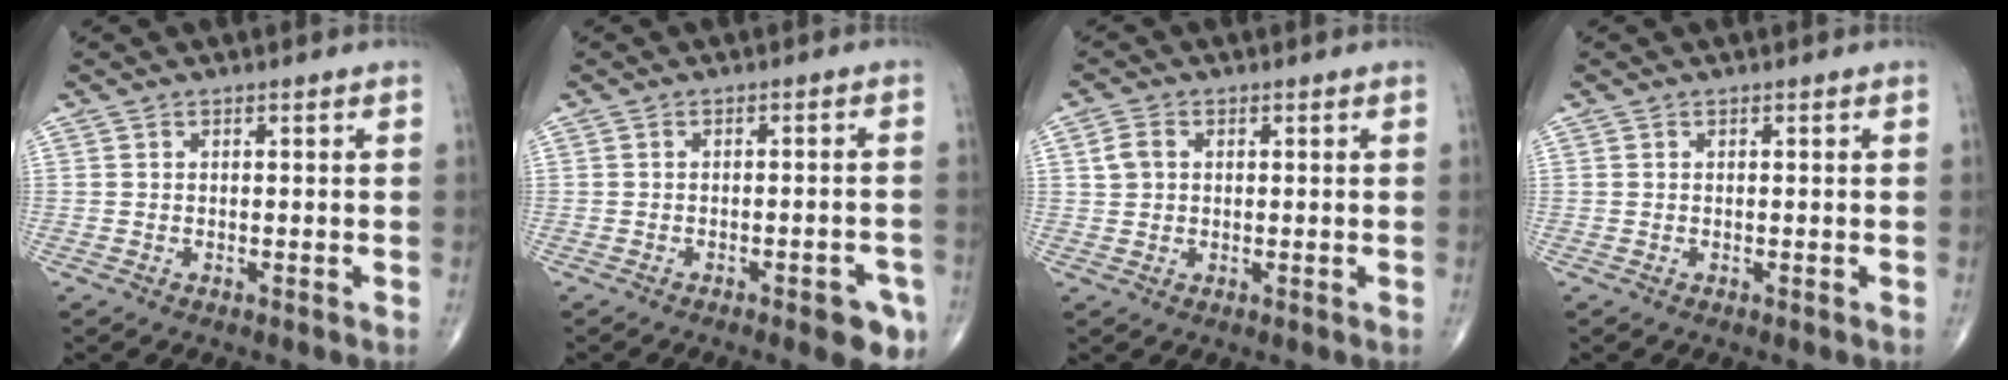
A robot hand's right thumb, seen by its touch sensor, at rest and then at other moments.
{"total": 6.3, "force": [-3.5, 2.0, 4.8], "torque": [-0.041, 0.014, -0.039]}
{"total": 3.1, "force": [0.7, 2.4, 1.8], "torque": [-0.034, 0.006, 0.015]}
{"total": 0.0}